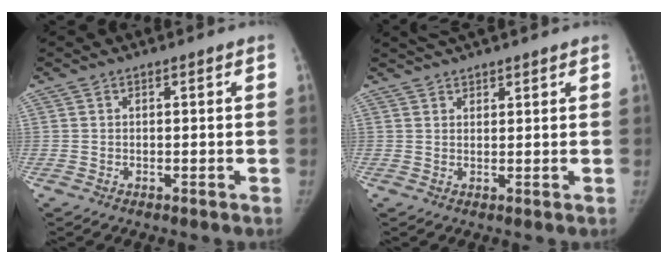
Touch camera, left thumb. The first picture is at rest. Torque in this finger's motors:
{"motor_torque": [0.98, -0.36, 0.88, -0.65, 0.08]}